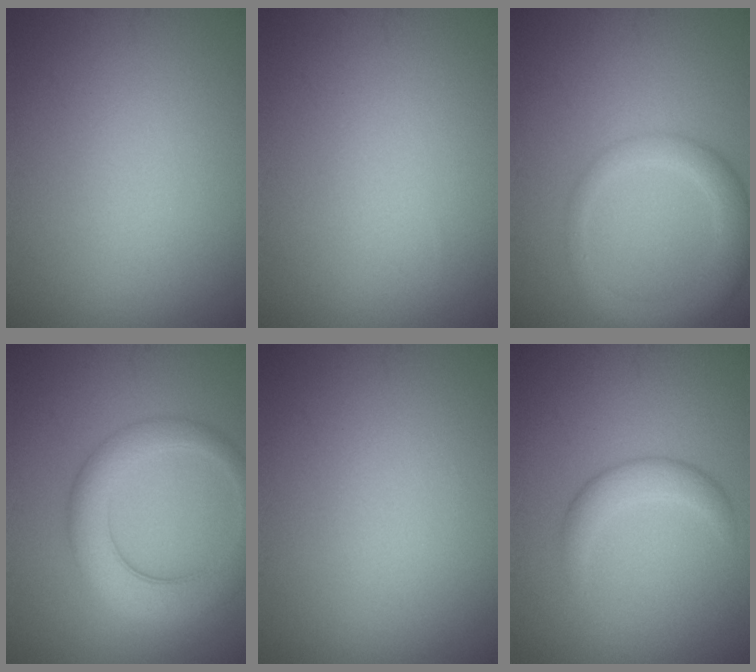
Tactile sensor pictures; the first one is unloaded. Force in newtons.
{"total": 0.0}
{"total": 3.5, "press": 3.5, "slide": 0.3}
{"total": 5.4, "press": 5.4, "slide": 0.1}
{"total": 0.0}
{"total": 2.2, "press": 2.2, "slide": 0.2}